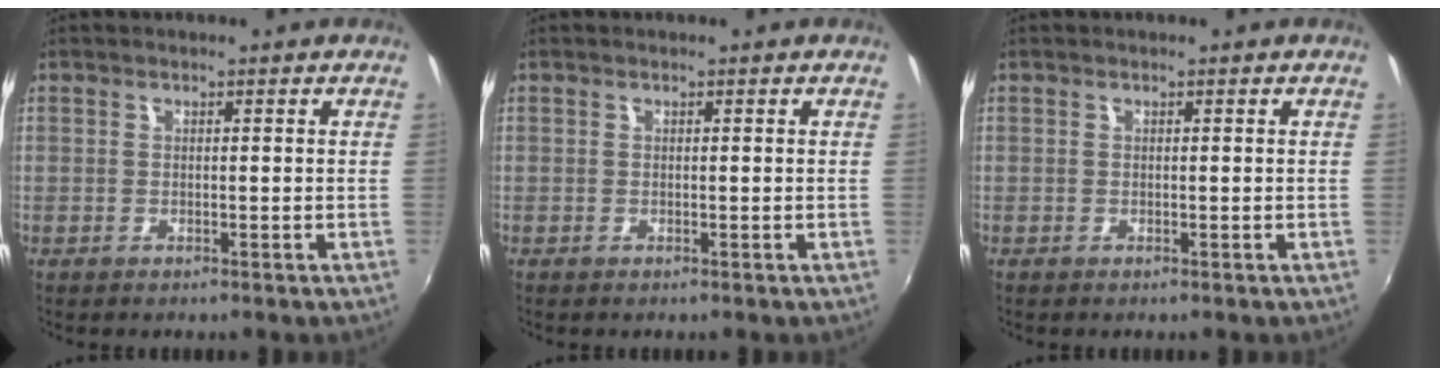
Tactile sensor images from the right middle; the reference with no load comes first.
{"total": 0.0}
{"total": 0.0}